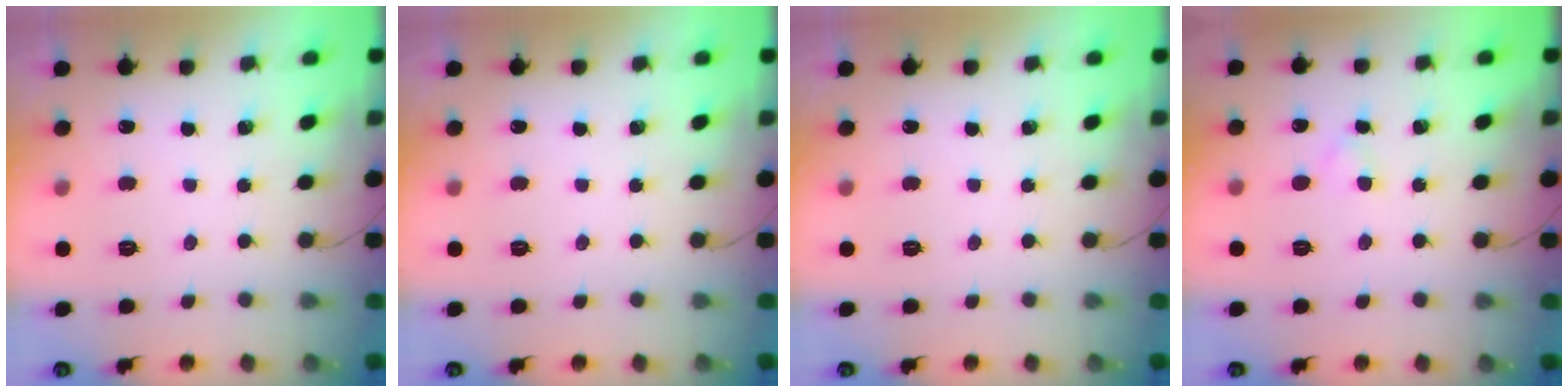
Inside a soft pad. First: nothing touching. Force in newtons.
{"total": 0.0}
{"total": 0.0}
{"total": 1.8, "press": 1.5, "slide": 0.9}